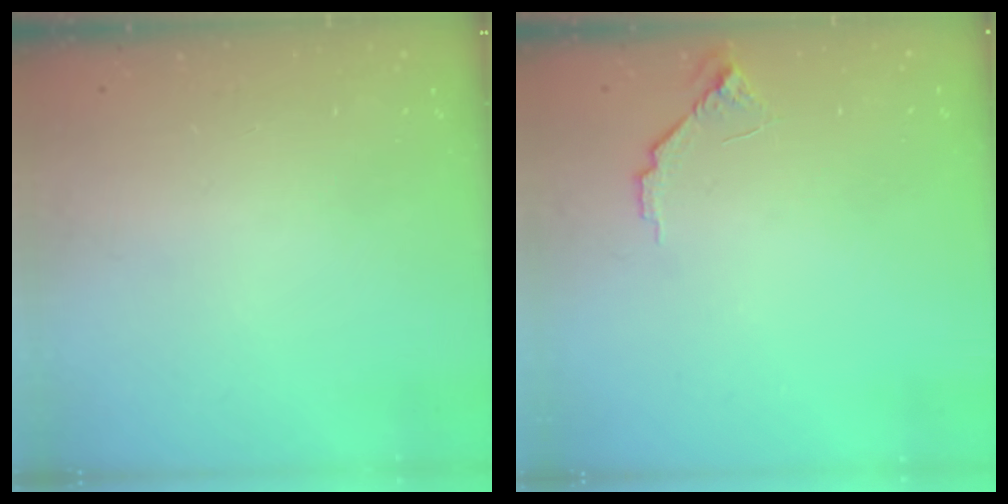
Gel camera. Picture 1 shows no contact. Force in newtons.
{"total": 7.2, "press": 7.2, "slide": 0.6}